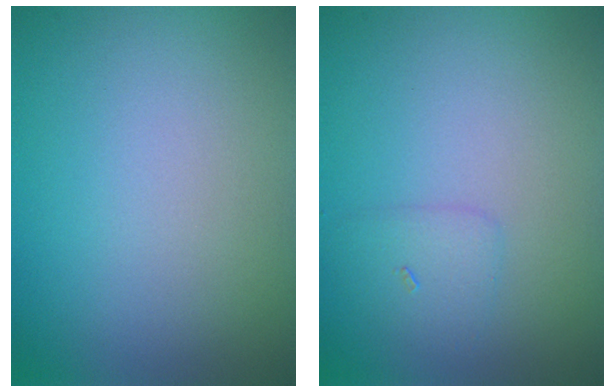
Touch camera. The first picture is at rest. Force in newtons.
{"total": 1.4, "press": 1.4, "slide": 0.1}